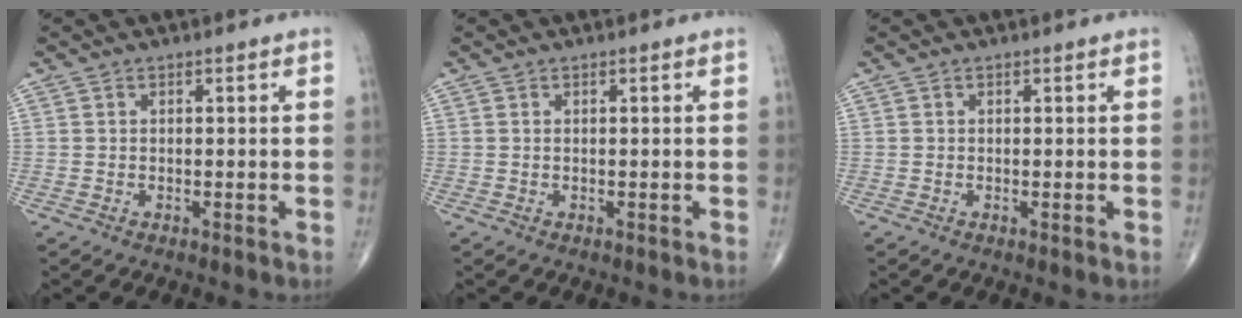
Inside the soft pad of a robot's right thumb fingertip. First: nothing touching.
{"total": 0.0}
{"total": 0.0}